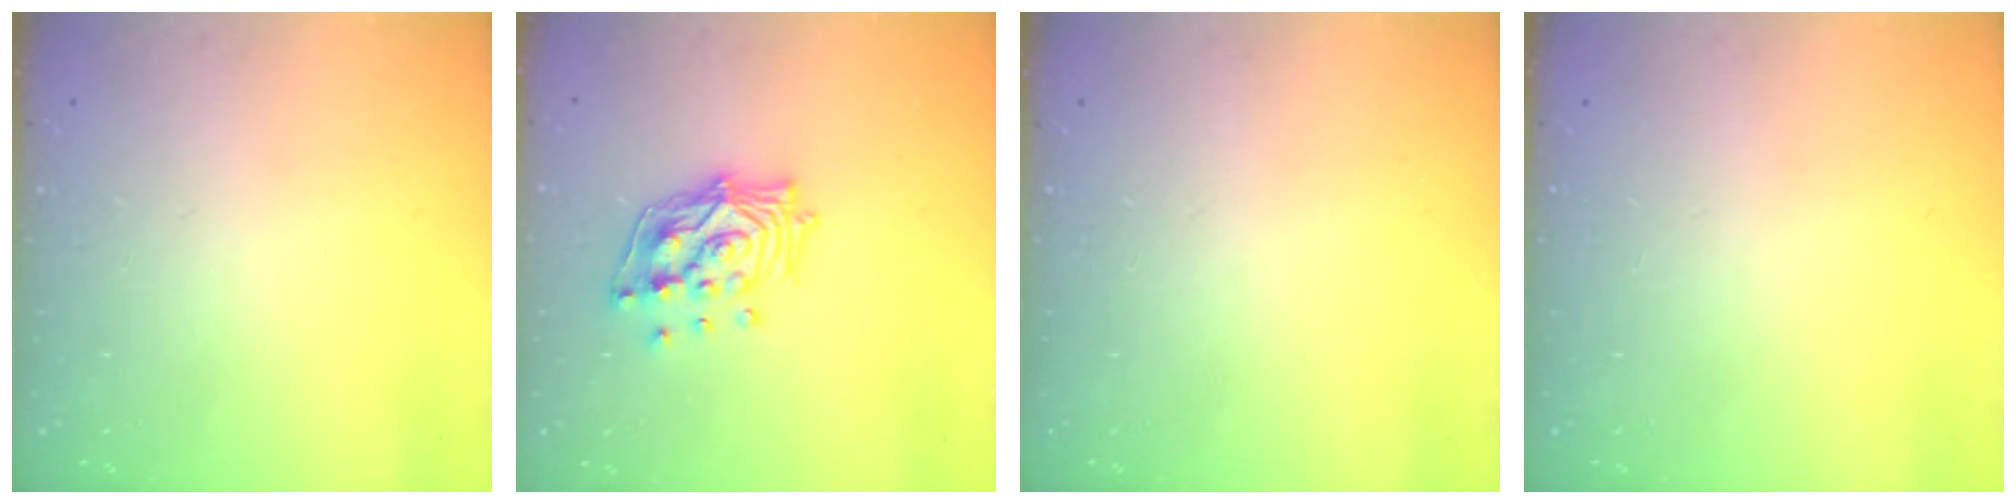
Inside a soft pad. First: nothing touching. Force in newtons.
{"total": 14.1, "press": 14.0, "slide": 1.8}
{"total": 0.0}
{"total": 0.0}